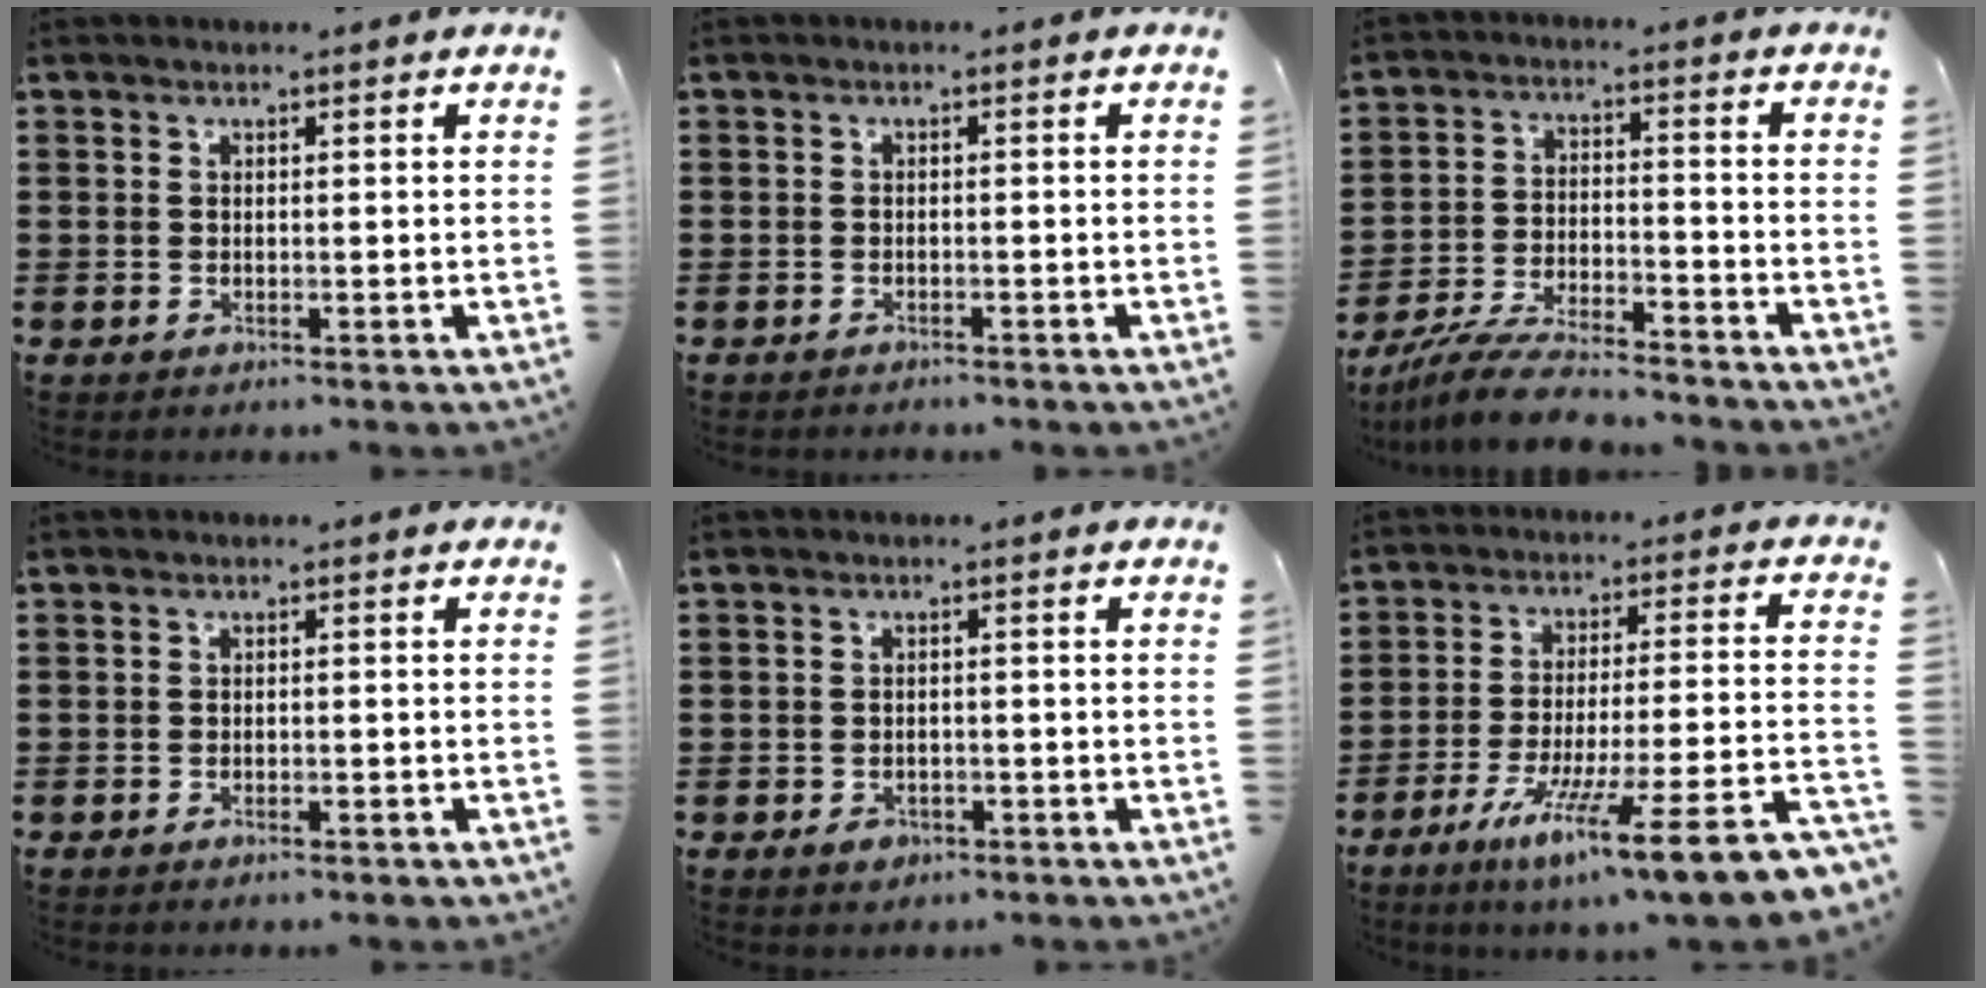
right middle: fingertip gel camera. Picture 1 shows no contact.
{"total": 0.9, "force": [-0.8, 0.2, -0.3], "torque": [0.004, 0.006, -0.021]}
{"total": 7.9, "force": [-7.3, 0.9, 2.9], "torque": [-0.062, 0.010, -0.143]}
{"total": 0.8, "force": [-0.7, 0.2, 0.3], "torque": [-0.008, -0.001, -0.014]}
{"total": 1.5, "force": [-1.0, 1.0, 0.5], "torque": [-0.013, 0.002, -0.021]}
{"total": 12.8, "force": [-9.0, 0.2, 9.1], "torque": [-0.151, 0.004, -0.164]}